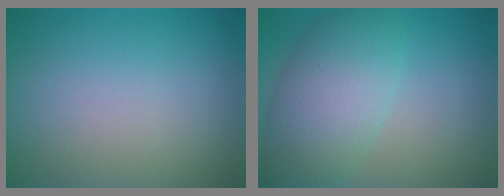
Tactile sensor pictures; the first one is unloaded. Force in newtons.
{"total": 6.5, "press": 6.5, "slide": 0.2}